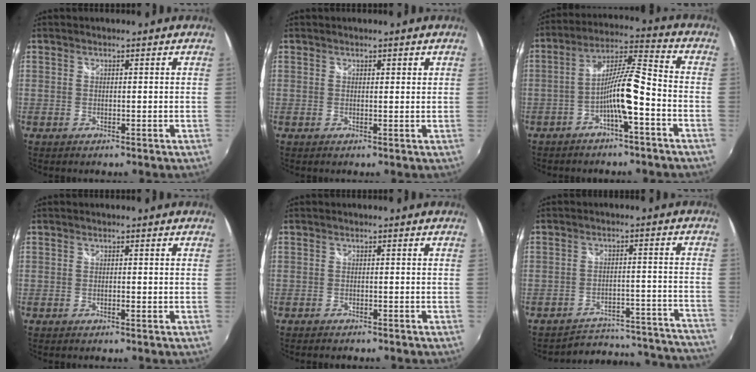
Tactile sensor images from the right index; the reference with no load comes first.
{"total": 0.8, "force": [0.6, 0.4, 0.5], "torque": [-0.006, 0.001, 0.007]}
{"total": 8.7, "force": [-4.0, 0.8, 7.7], "torque": [-0.159, 0.014, -0.070]}
{"total": 0.5, "force": [-0.3, 0.1, 0.4], "torque": [-0.008, 0.001, -0.006]}
{"total": 1.8, "force": [-1.7, 0.6, 0.4], "torque": [-0.018, -0.006, -0.031]}
{"total": 22.3, "force": [-21.1, 5.1, 5.1], "torque": [-0.076, 0.021, -0.255]}